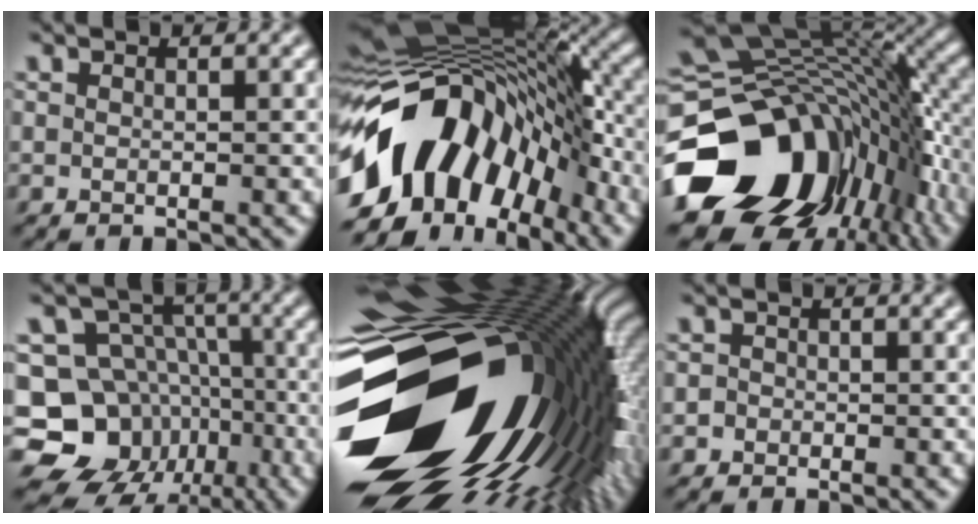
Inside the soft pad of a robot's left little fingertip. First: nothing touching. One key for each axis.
{"total": 16.2, "fx": -5.0, "fy": 10.4, "fz": 11.4, "tx": -0.207, "ty": 0.019, "tz": -0.099}
{"total": 17.6, "fx": -7.2, "fy": 12.5, "fz": 10.0, "tx": -0.206, "ty": -0.034, "tz": -0.105}
{"total": 14.1, "fx": -6.6, "fy": 11.7, "fz": 4.4, "tx": -0.086, "ty": -0.008, "tz": -0.125}
{"total": 21.2, "fx": -3.4, "fy": 12.0, "fz": 17.1, "tx": -0.307, "ty": -0.052, "tz": -0.049}
{"total": 1.0, "fx": -0.3, "fy": 1.0, "fz": 0.1, "tx": 0.009, "ty": 0.002, "tz": -0.009}